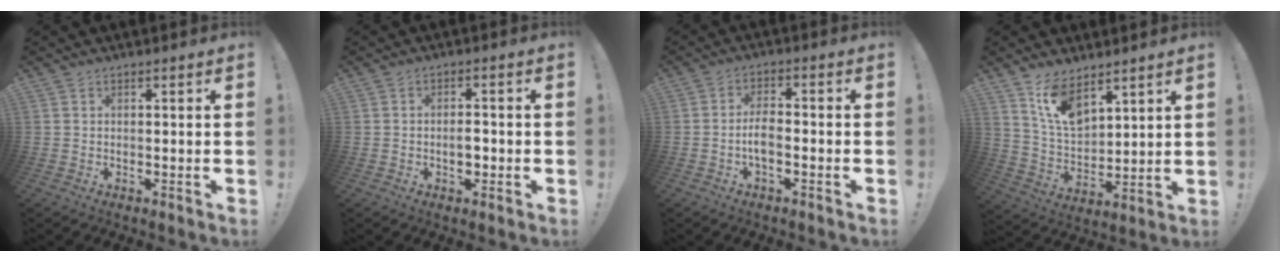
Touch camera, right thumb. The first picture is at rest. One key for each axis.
{"total": 3.7, "fx": -1.0, "fy": 2.0, "fz": 2.9, "tx": -0.038, "ty": 0.003, "tz": -0.020}
{"total": 5.3, "fx": -1.7, "fy": 2.1, "fz": 4.5, "tx": -0.091, "ty": 0.003, "tz": -0.031}
{"total": 12.0, "fx": 8.7, "fy": 6.0, "fz": 5.7, "tx": -0.117, "ty": -0.049, "tz": 0.169}